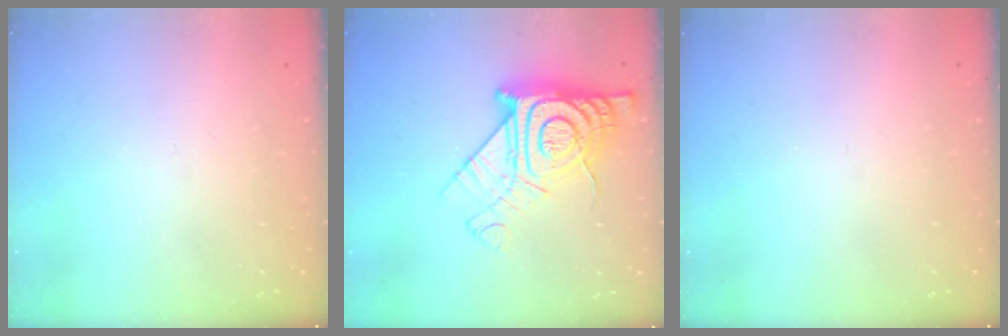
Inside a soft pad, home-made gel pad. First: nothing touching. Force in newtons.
{"total": 19.7, "press": 19.6, "slide": 1.6}
{"total": 0.0}